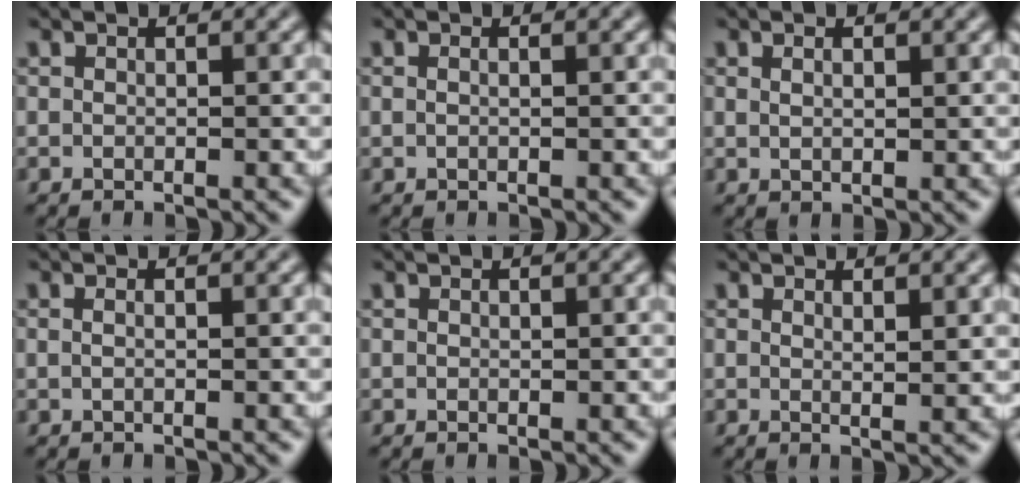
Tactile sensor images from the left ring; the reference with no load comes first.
{"total": 1.2, "force": [0.6, 0.6, 0.9], "torque": [-0.005, -0.001, -0.008]}
{"total": 1.3, "force": [0.7, 0.6, 1.0], "torque": [-0.014, -0.002, 0.012]}
{"total": 1.2, "force": [0.5, 0.6, 0.9], "torque": [-0.007, -0.003, -0.008]}
{"total": 0.0}
{"total": 1.4, "force": [0.9, 0.3, 1.0], "torque": [-0.012, -0.002, 0.012]}